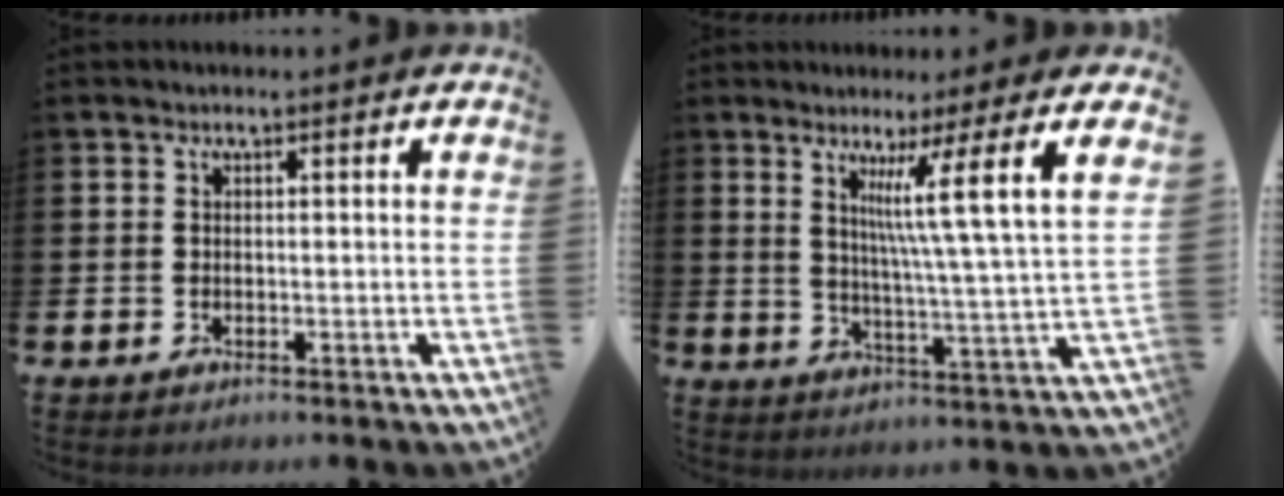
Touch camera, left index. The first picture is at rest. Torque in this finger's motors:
{"motor_torque": [1.52, -0.10, 0.32, 0.21]}